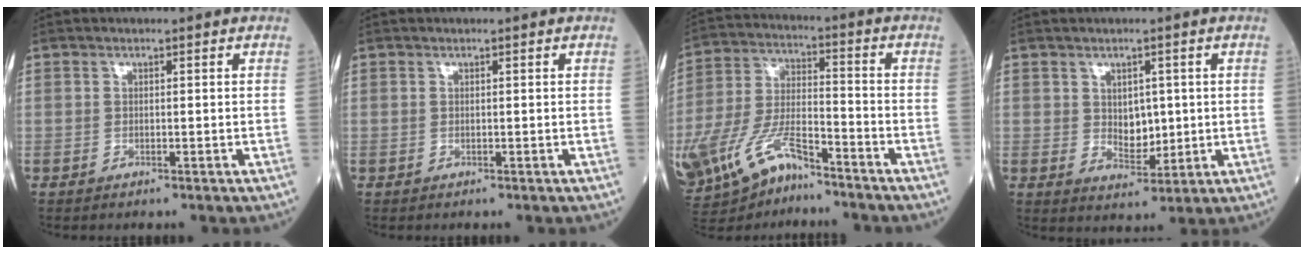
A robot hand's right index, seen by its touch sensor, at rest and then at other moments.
{"total": 0.0}
{"total": 14.6, "force": [-10.4, 4.6, 9.2], "torque": [-0.200, -0.010, -0.189]}
{"total": 4.3, "force": [0.6, 2.8, 3.2], "torque": [-0.044, -0.006, 0.018]}